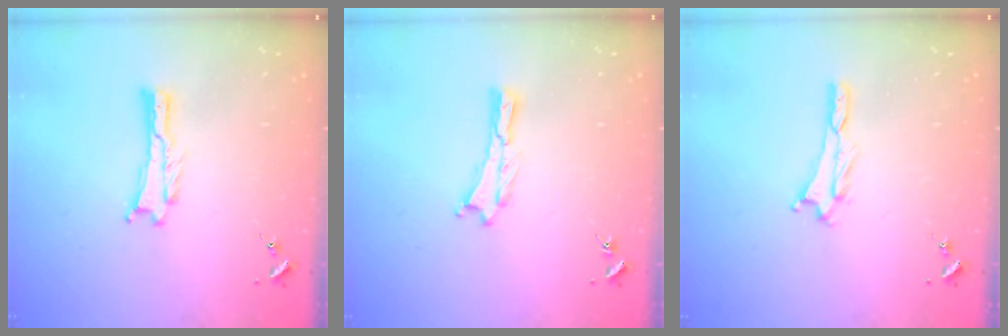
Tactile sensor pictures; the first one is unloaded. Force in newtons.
{"total": 0.0}
{"total": 0.7, "press": 0.7, "slide": 0.2}